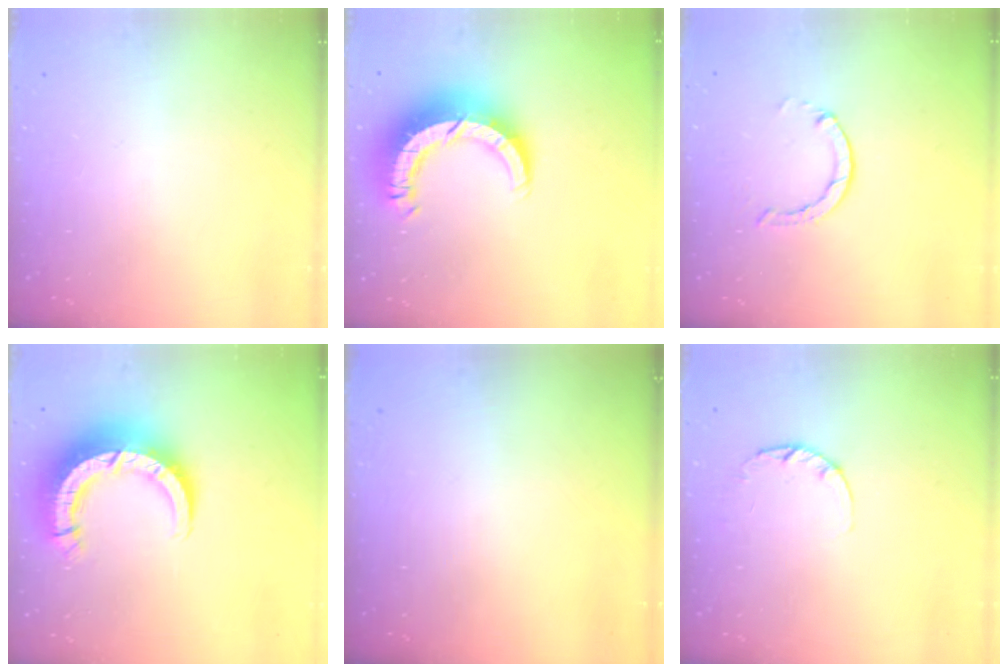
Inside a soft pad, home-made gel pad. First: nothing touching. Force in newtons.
{"total": 11.5, "press": 11.5, "slide": 1.1}
{"total": 1.3, "press": 1.2, "slide": 0.3}
{"total": 12.5, "press": 12.4, "slide": 1.3}
{"total": 0.0}
{"total": 2.6, "press": 2.5, "slide": 0.4}